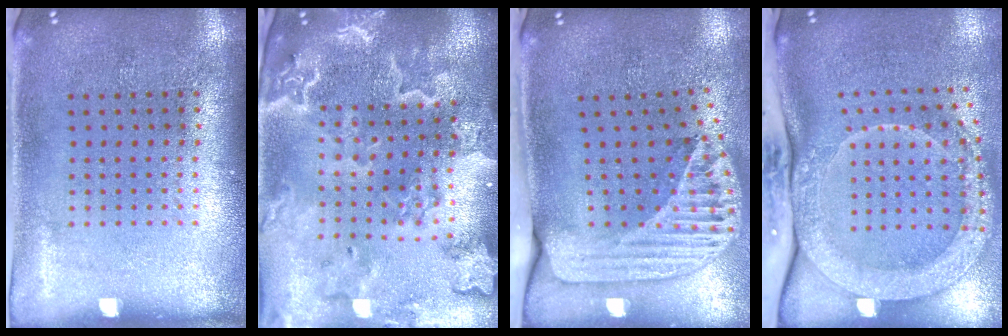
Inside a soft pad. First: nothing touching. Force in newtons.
{"total": 3.9, "press": 3.3, "slide": 2.1}
{"total": 2.6, "press": 1.8, "slide": 1.8}
{"total": 3.0, "press": 2.3, "slide": 1.9}